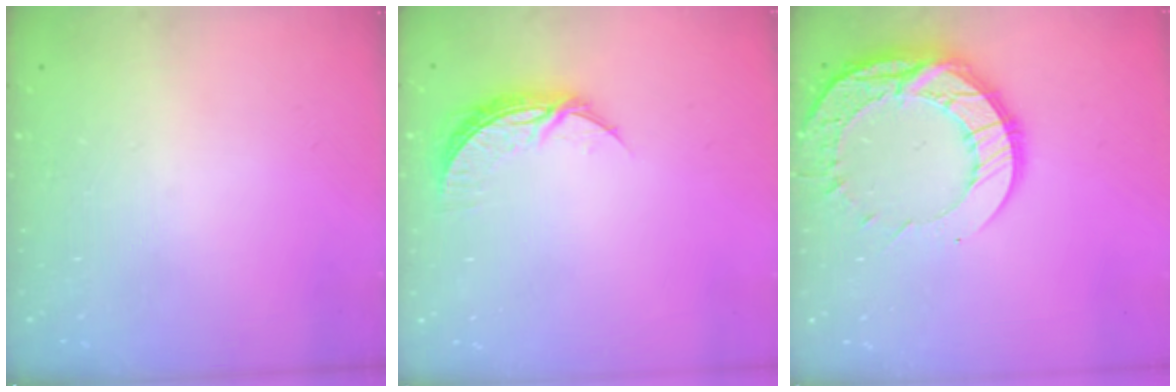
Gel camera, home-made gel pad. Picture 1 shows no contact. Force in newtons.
{"total": 6.8, "press": 6.8, "slide": 0.3}
{"total": 14.6, "press": 14.6, "slide": 1.2}